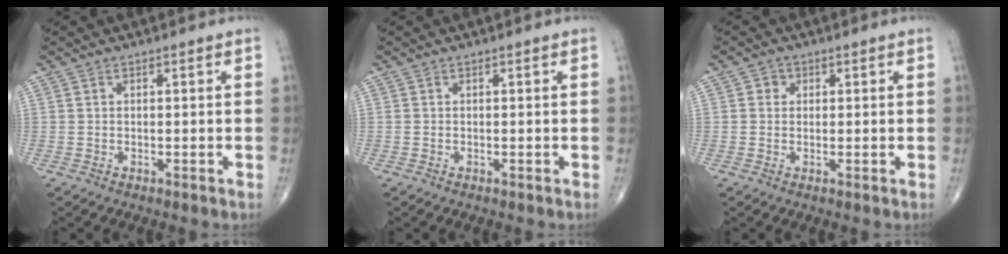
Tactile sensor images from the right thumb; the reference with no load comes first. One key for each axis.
{"total": 0.0}
{"total": 1.7, "fx": 0.4, "fy": 1.5, "fz": 0.5, "tx": 0.002, "ty": 0.002, "tz": 0.000}